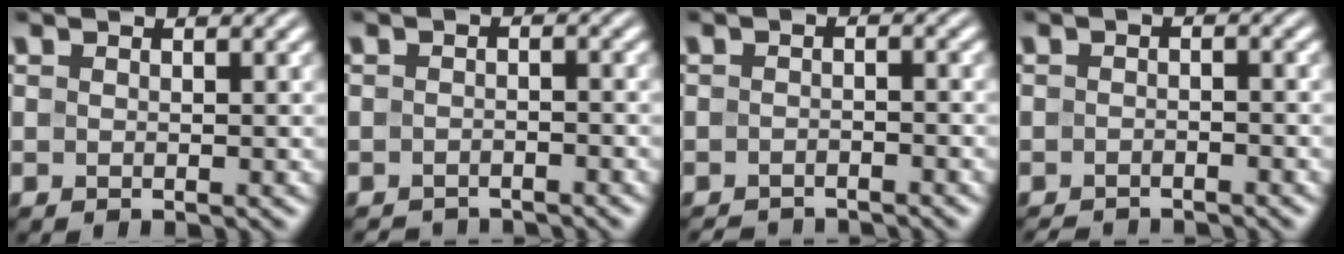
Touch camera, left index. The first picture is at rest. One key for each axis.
{"total": 2.4, "fx": -2.2, "fy": 0.7, "fz": 0.6, "tx": -0.004, "ty": -0.002, "tz": -0.038}
{"total": 3.0, "fx": -2.8, "fy": 0.7, "fz": 0.9, "tx": -0.014, "ty": -0.006, "tz": -0.048}
{"total": 2.6, "fx": -2.4, "fy": 0.6, "fz": 1.0, "tx": -0.015, "ty": -0.005, "tz": -0.042}